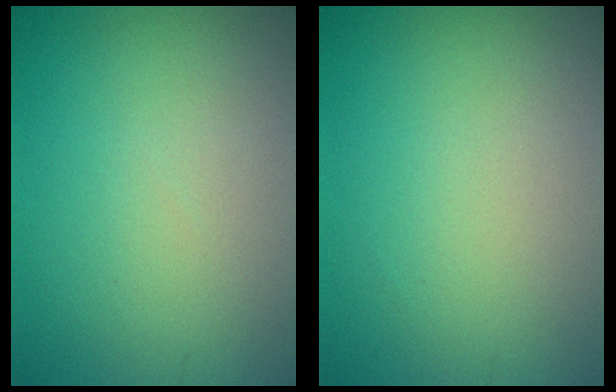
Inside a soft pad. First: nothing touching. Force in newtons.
{"total": 0.0}